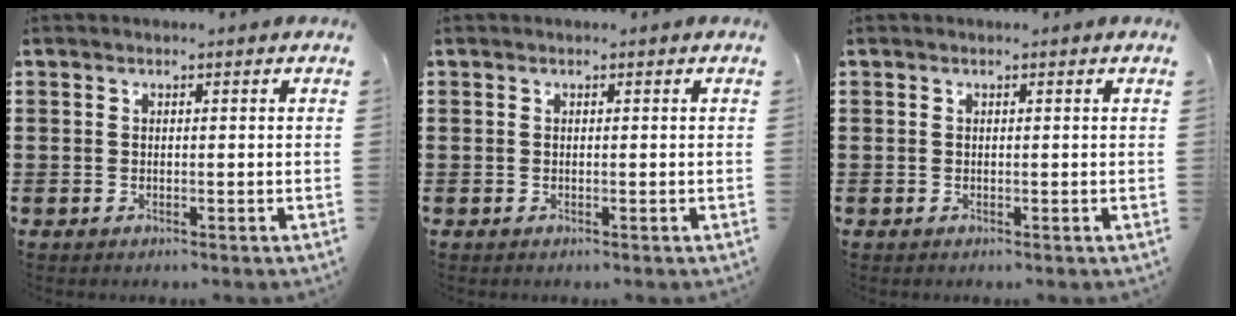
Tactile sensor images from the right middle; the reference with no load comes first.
{"total": 0.0}
{"total": 0.0}